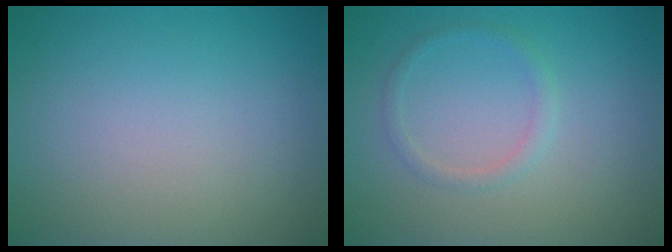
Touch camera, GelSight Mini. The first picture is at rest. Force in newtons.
{"total": 1.2, "press": 1.2, "slide": 0.0}